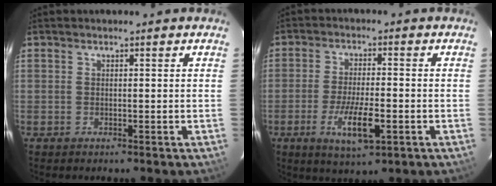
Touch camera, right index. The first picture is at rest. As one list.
[{"total": 8.7, "force": [-3.5, 2.2, 7.7], "torque": [-0.155, -0.016, -0.060]}]